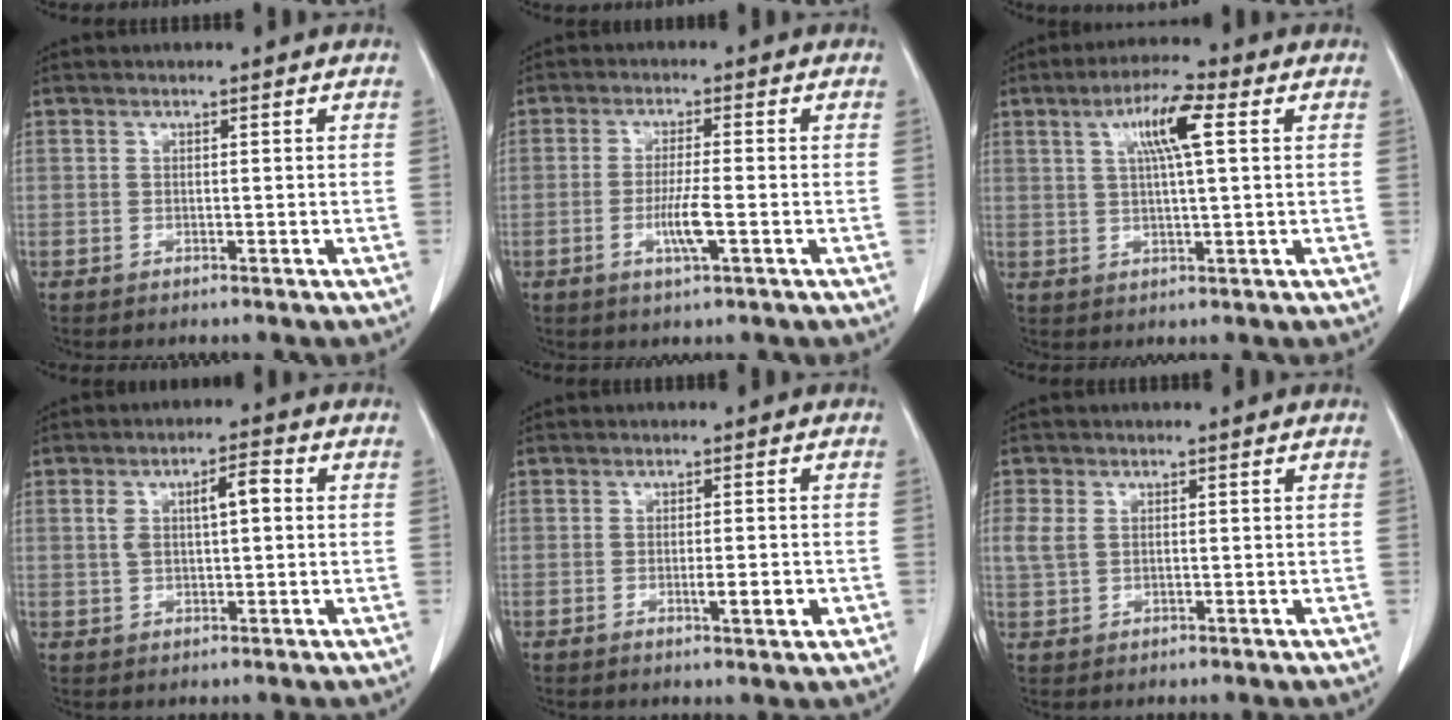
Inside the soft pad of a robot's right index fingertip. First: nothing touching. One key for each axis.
{"total": 4.8, "fx": -1.5, "fy": 0.0, "fz": 4.6, "tx": -0.089, "ty": -0.009, "tz": -0.029}
{"total": 7.5, "fx": 2.5, "fy": 0.8, "fz": 7.0, "tx": -0.128, "ty": 0.012, "tz": 0.043}
{"total": 5.7, "fx": 1.1, "fy": 2.0, "fz": 5.2, "tx": -0.099, "ty": 0.023, "tz": 0.023}
{"total": 3.5, "fx": -1.1, "fy": 0.6, "fz": 3.3, "tx": -0.052, "ty": -0.003, "tz": -0.014}
{"total": 3.1, "fx": 0.5, "fy": 2.2, "fz": 2.2, "tx": -0.063, "ty": 0.012, "tz": 0.013}